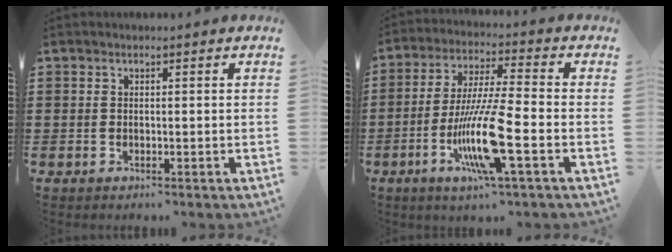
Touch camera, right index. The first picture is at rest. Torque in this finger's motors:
{"motor_torque": [2.14, 0.00, 1.05, 0.21]}